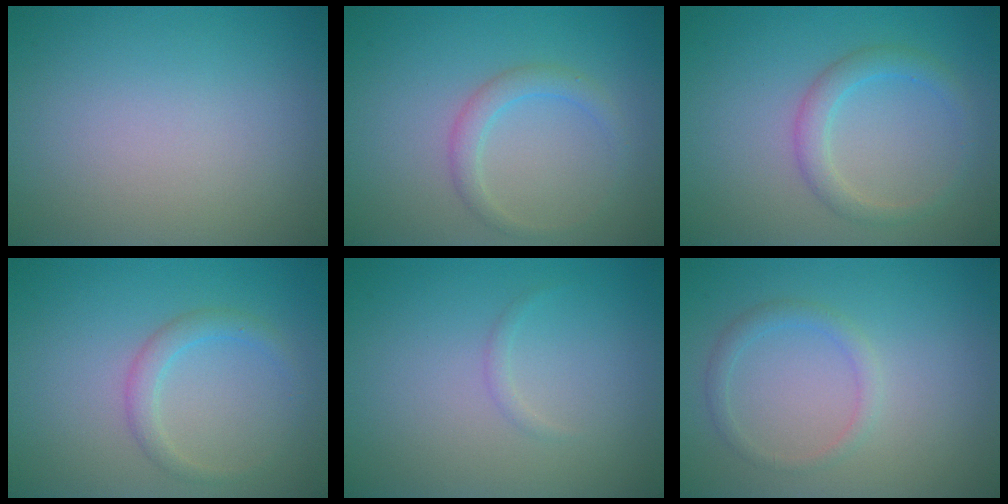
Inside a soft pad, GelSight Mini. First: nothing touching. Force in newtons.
{"total": 2.0, "press": 2.0, "slide": 0.2}
{"total": 2.4, "press": 2.4, "slide": 0.1}
{"total": 1.9, "press": 1.9, "slide": 0.2}
{"total": 0.6, "press": 0.6, "slide": 0.0}
{"total": 1.5, "press": 1.5, "slide": 0.1}